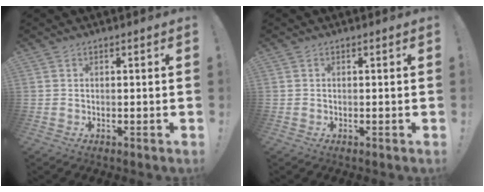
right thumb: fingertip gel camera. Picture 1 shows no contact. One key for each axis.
{"total": 0.0}